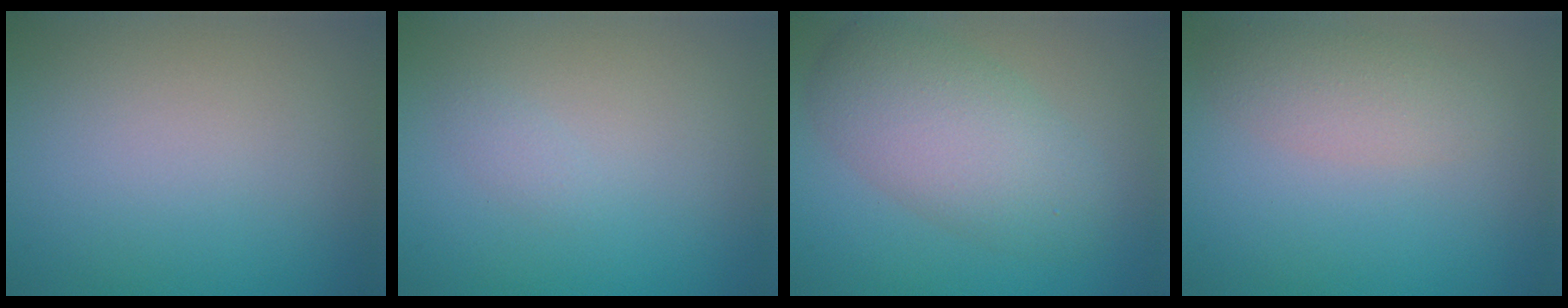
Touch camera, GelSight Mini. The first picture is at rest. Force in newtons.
{"total": 0.7, "press": 0.7, "slide": 0.0}
{"total": 6.3, "press": 6.3, "slide": 0.1}
{"total": 2.7, "press": 2.7, "slide": 0.1}